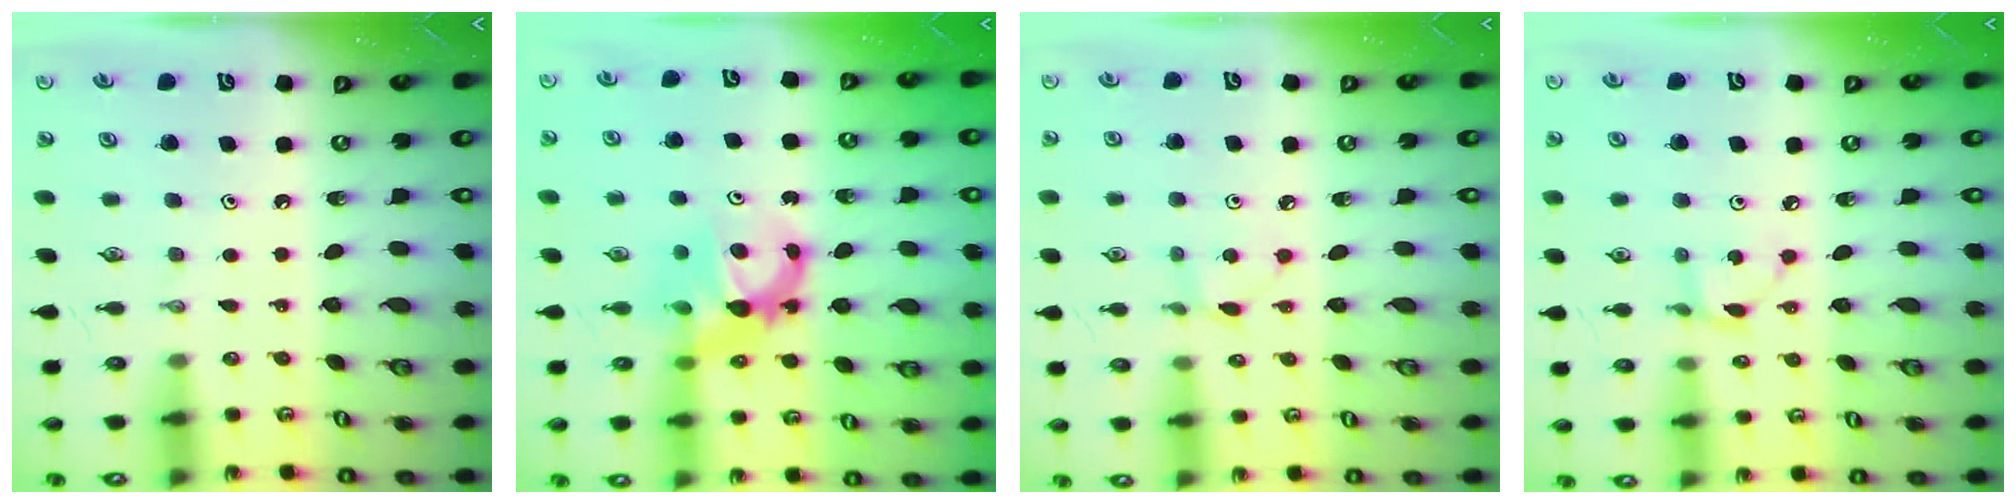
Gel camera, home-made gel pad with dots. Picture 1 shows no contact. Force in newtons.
{"total": 7.3, "press": 7.3, "slide": 0.5}
{"total": 3.0, "press": 3.0, "slide": 0.4}
{"total": 2.4, "press": 2.4, "slide": 0.1}